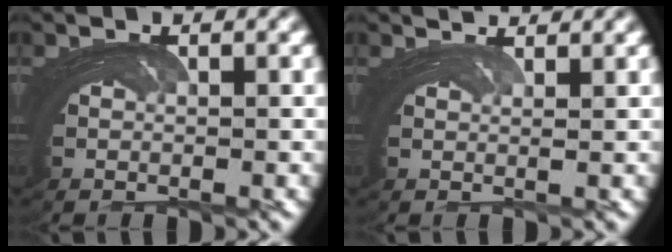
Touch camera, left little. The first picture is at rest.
{"total": 2.5, "force": [1.7, -1.5, -0.9], "torque": [0.028, 0.015, 0.021]}